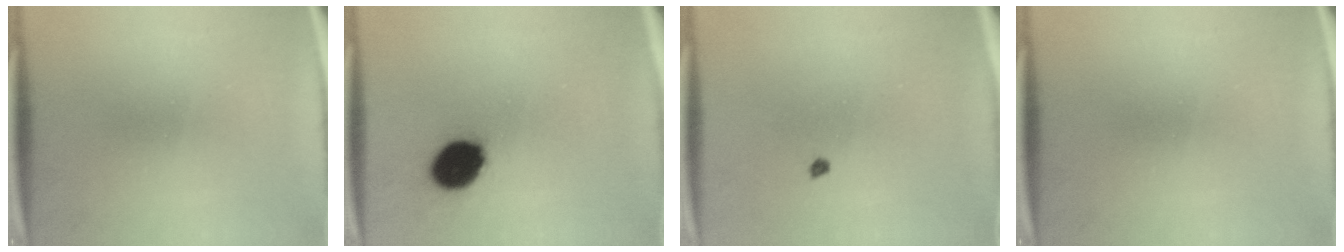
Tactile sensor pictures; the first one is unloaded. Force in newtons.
{"total": 10.8}
{"total": 0.6}
{"total": 0.0}